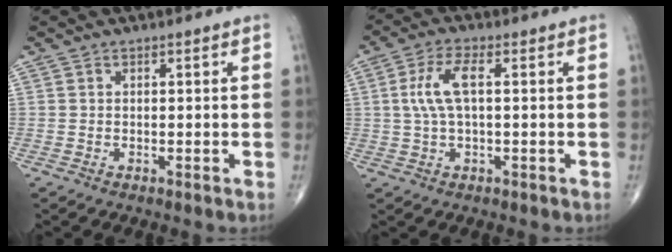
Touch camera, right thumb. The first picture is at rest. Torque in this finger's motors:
{"motor_torque": [-0.38, 0.62, -0.08, -0.17, 0.18]}